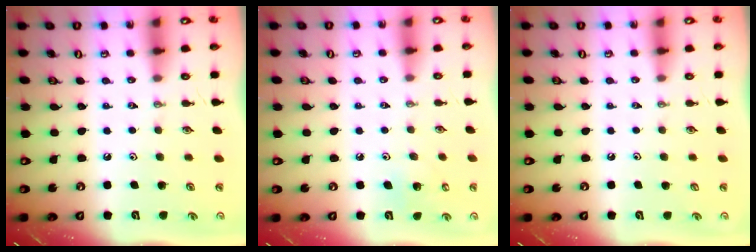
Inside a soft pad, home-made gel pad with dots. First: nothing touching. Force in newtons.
{"total": 5.0, "press": 5.0, "slide": 0.3}
{"total": 1.1, "press": 0.0, "slide": 1.1}